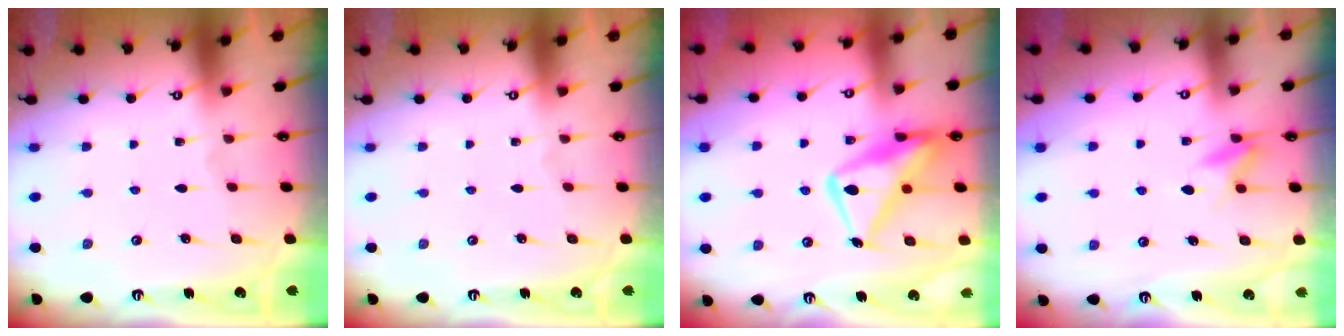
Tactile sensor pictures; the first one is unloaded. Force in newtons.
{"total": 0.0}
{"total": 16.1, "press": 16.1, "slide": 1.5}
{"total": 5.8, "press": 5.7, "slide": 0.7}